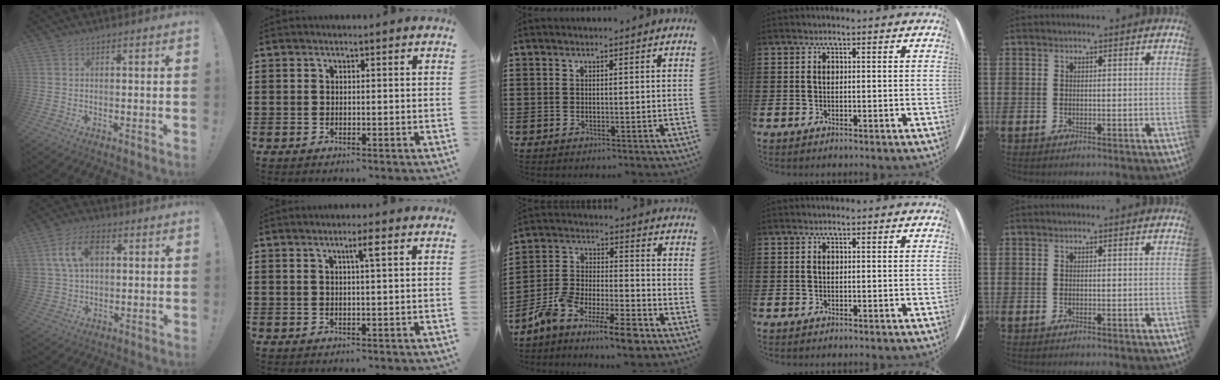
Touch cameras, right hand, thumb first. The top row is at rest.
{"thumb": {"total": 10.7, "force": [3.8, 7.5, 6.6], "torque": [-0.119, 0.004, 0.072]}, "index": {"total": 2.5, "force": [1.1, -0.1, 2.3], "torque": [-0.039, -0.004, 0.013]}, "middle": {"total": 10.2, "force": [-8.6, 1.8, 5.0], "torque": [-0.103, 0.021, -0.169]}}